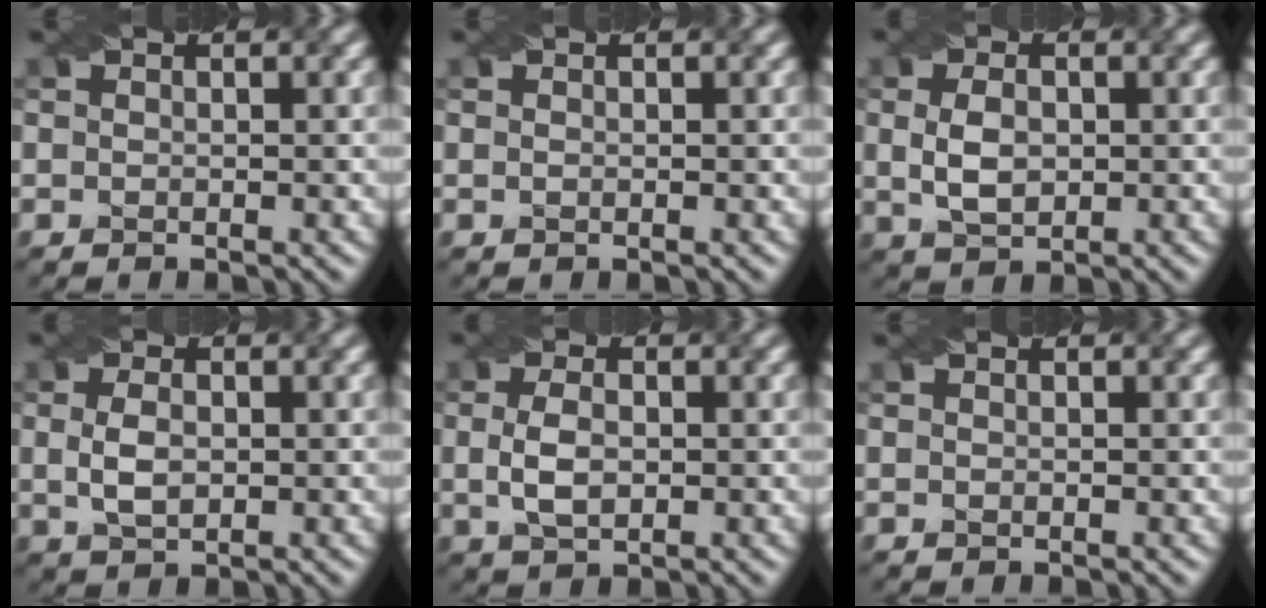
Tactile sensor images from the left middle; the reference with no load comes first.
{"total": 0.0}
{"total": 3.1, "force": [0.1, 2.0, 2.4], "torque": [-0.058, 0.002, 0.007]}
{"total": 2.5, "force": [0.0, 1.4, 2.0], "torque": [-0.050, 0.003, 0.002]}
{"total": 2.9, "force": [-0.1, 1.6, 2.3], "torque": [-0.056, 0.003, 0.000]}
{"total": 0.0}